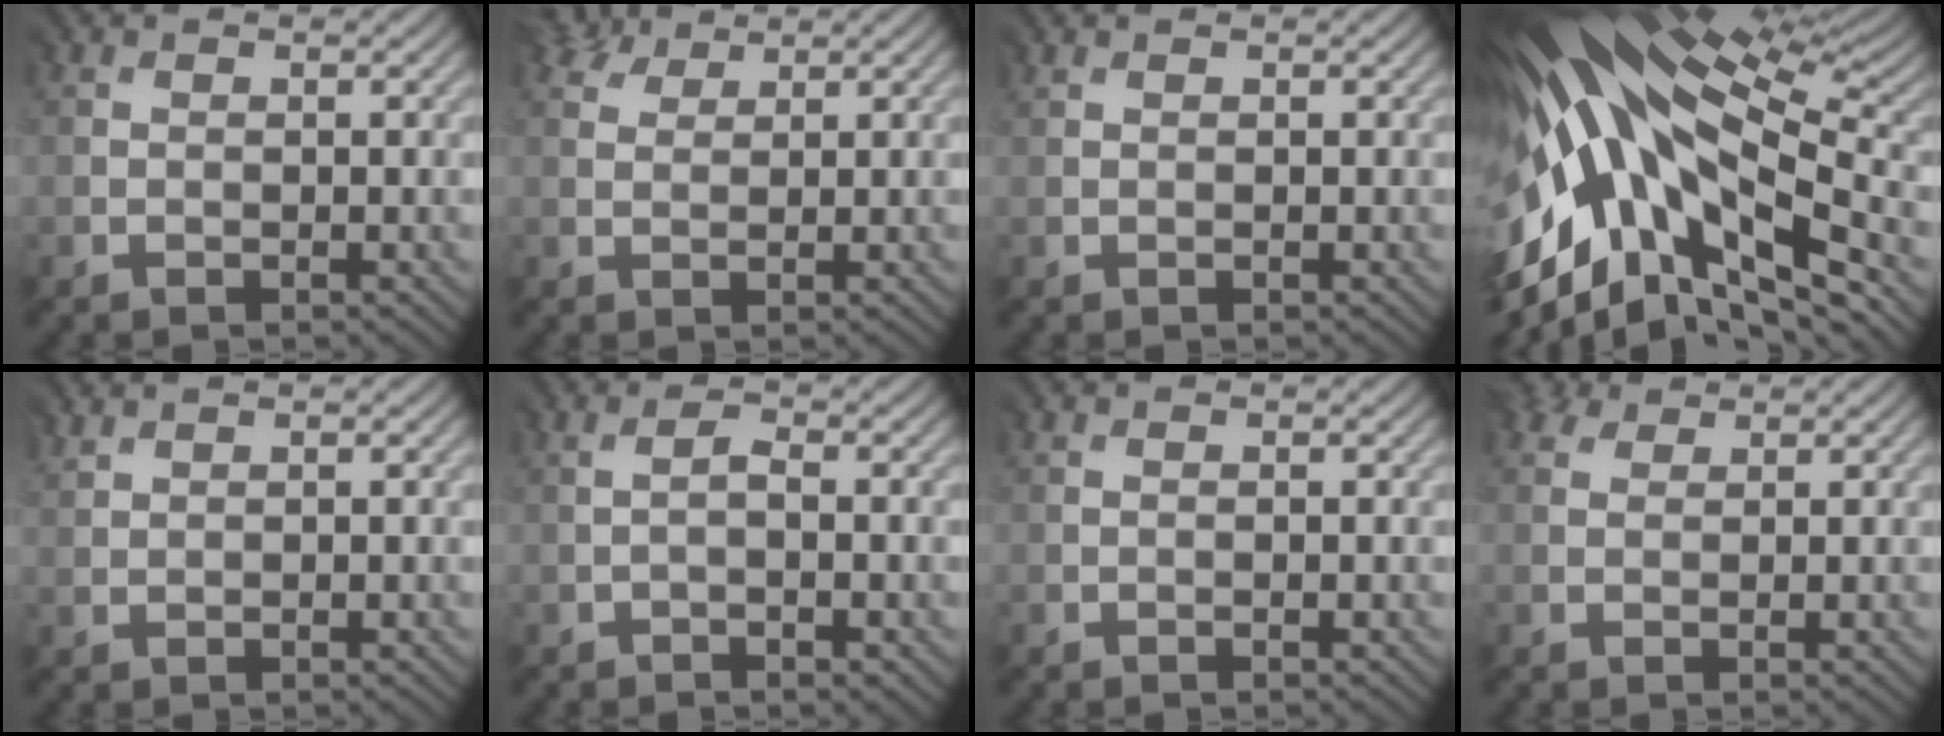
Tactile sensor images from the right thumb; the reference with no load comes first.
{"total": 3.3, "force": [3.0, 1.3, 0.6], "torque": [-0.020, 0.009, 0.058]}
{"total": 0.6, "force": [0.5, 0.3, 0.1], "torque": [-0.004, 0.003, 0.011]}
{"total": 17.7, "force": [-2.4, 8.8, 15.2], "torque": [-0.312, -0.028, -0.028]}
{"total": 1.9, "force": [1.8, 0.4, -0.2], "torque": [-0.007, 0.006, 0.045]}
{"total": 1.7, "force": [-1.1, 0.2, 1.3], "torque": [-0.027, 0.000, -0.016]}
{"total": 0.0}
{"total": 2.4, "force": [1.9, 1.3, 0.6], "torque": [-0.013, 0.008, 0.034]}